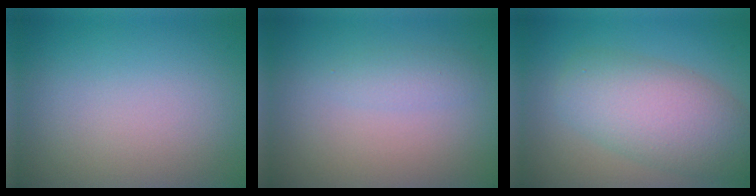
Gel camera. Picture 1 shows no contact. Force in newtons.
{"total": 1.4, "press": 1.4, "slide": 0.1}
{"total": 7.1, "press": 7.1, "slide": 0.2}